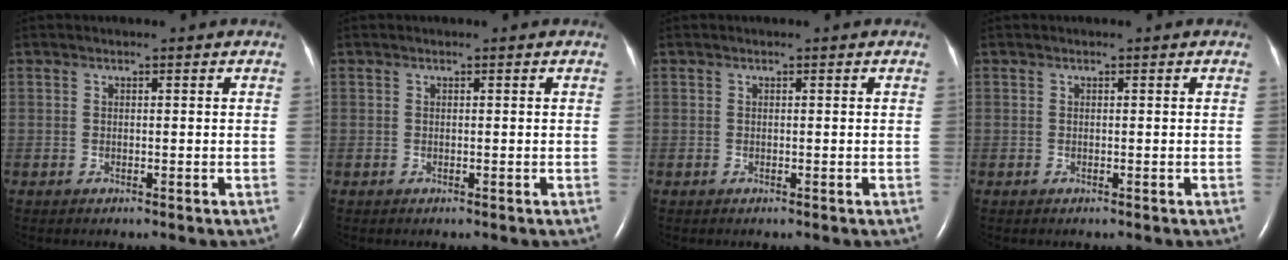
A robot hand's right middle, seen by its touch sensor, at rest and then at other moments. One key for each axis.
{"total": 0.0}
{"total": 0.0}
{"total": 0.0}